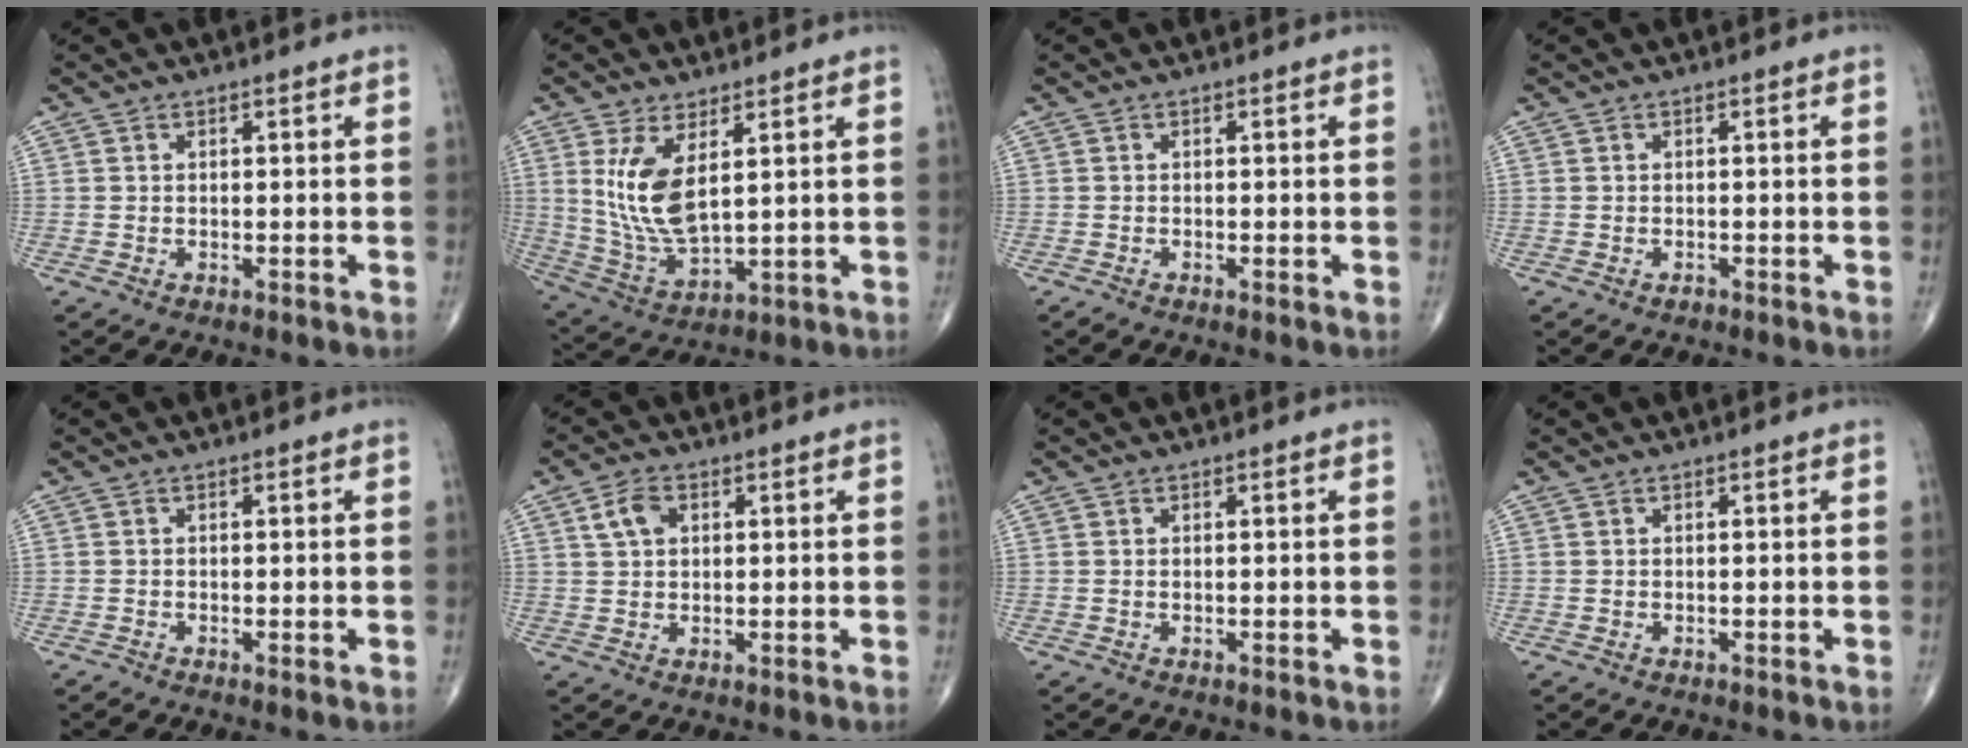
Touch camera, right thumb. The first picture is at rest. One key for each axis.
{"total": 10.9, "fx": 3.3, "fy": 4.7, "fz": 9.3, "tx": -0.188, "ty": -0.025, "tz": 0.082}
{"total": 0.7, "fx": -0.4, "fy": 0.2, "fz": 0.5, "tx": -0.012, "ty": -0.003, "tz": -0.012}
{"total": 0.6, "fx": -0.4, "fy": 0.3, "fz": 0.2, "tx": 0.000, "ty": 0.000, "tz": -0.009}
{"total": 0.5, "fx": -0.3, "fy": 0.1, "fz": 0.4, "tx": -0.009, "ty": -0.003, "tz": -0.009}
{"total": 4.4, "fx": 1.6, "fy": 2.9, "fz": 2.9, "tx": -0.049, "ty": 0.003, "tz": 0.029}
{"total": 0.0}
{"total": 0.0}